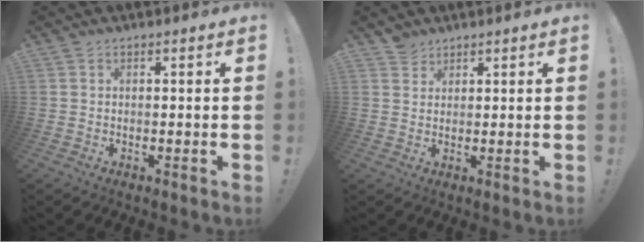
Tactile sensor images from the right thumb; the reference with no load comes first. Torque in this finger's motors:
{"motor_torque": [-0.49, 0.28, -0.15, 0.41, -0.05]}